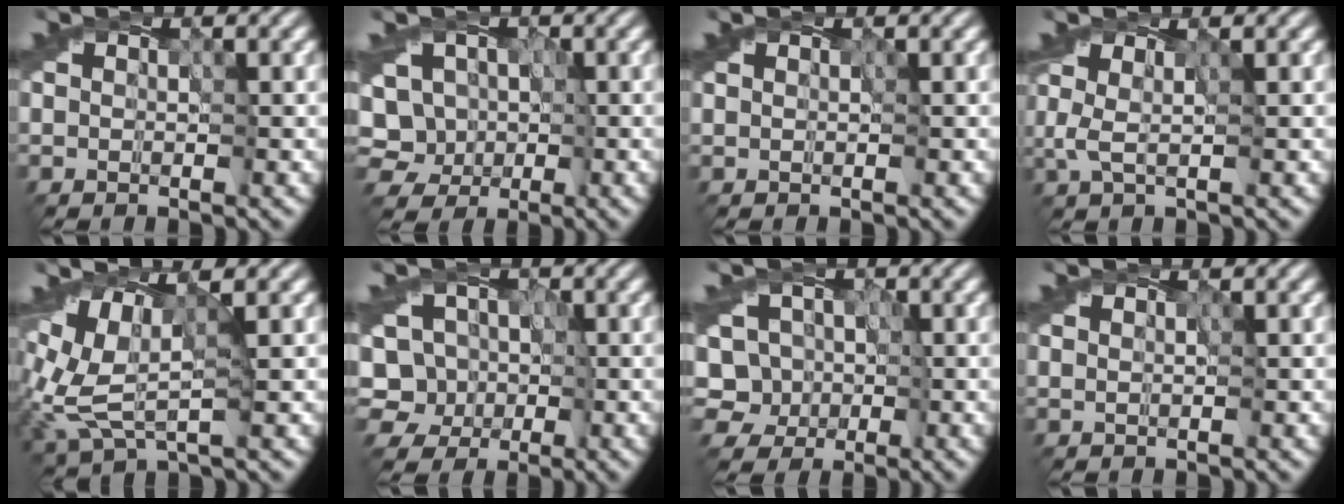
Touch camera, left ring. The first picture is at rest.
{"total": 5.0, "force": [0.8, 4.4, 2.3], "torque": [-0.031, 0.025, -0.009]}
{"total": 0.0}
{"total": 1.3, "force": [0.6, 0.0, 1.2], "torque": [-0.033, 0.001, 0.009]}
{"total": 4.6, "force": [0.6, 1.8, 4.2], "torque": [-0.114, -0.002, 0.015]}
{"total": 5.6, "force": [0.5, 5.1, 2.2], "torque": [-0.024, 0.043, -0.031]}
{"total": 4.9, "force": [0.4, 4.6, 1.8], "torque": [-0.013, 0.036, -0.026]}
{"total": 0.0}